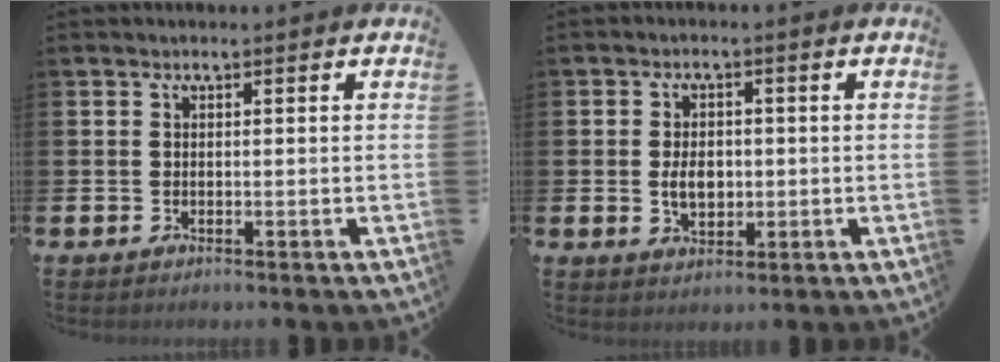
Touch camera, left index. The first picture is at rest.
{"total": 3.7, "force": [-0.1, 2.5, 2.8], "torque": [-0.031, -0.001, -0.009]}